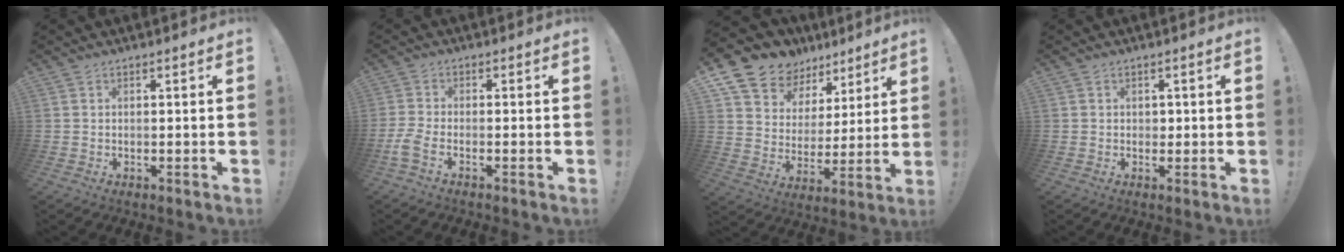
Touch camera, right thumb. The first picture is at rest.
{"total": 4.1, "force": [-1.9, 1.2, 3.5], "torque": [-0.087, -0.010, -0.035]}
{"total": 11.3, "force": [8.5, 7.3, 1.8], "torque": [-0.050, -0.068, 0.169]}
{"total": 1.2, "force": [0.1, 1.2, 0.2], "torque": [0.003, -0.001, 0.000]}